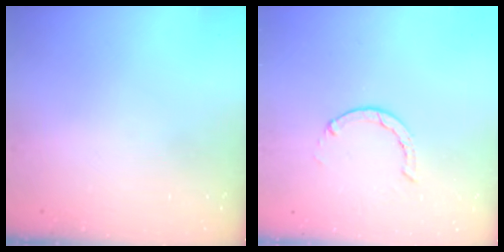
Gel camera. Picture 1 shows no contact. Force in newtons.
{"total": 1.3, "press": 1.2, "slide": 0.3}